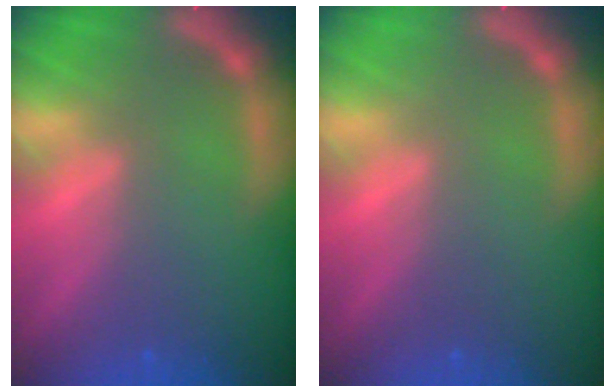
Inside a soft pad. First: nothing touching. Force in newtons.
{"total": 0.0}